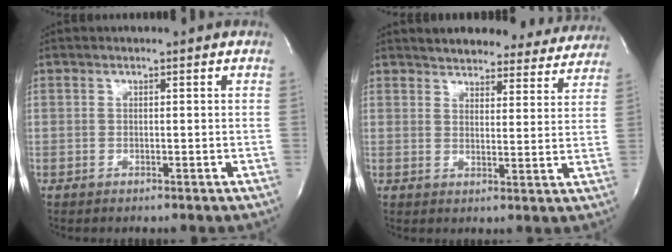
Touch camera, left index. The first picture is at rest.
{"total": 17.8, "force": [16.4, 5.4, 4.6], "torque": [-0.051, -0.011, 0.190]}